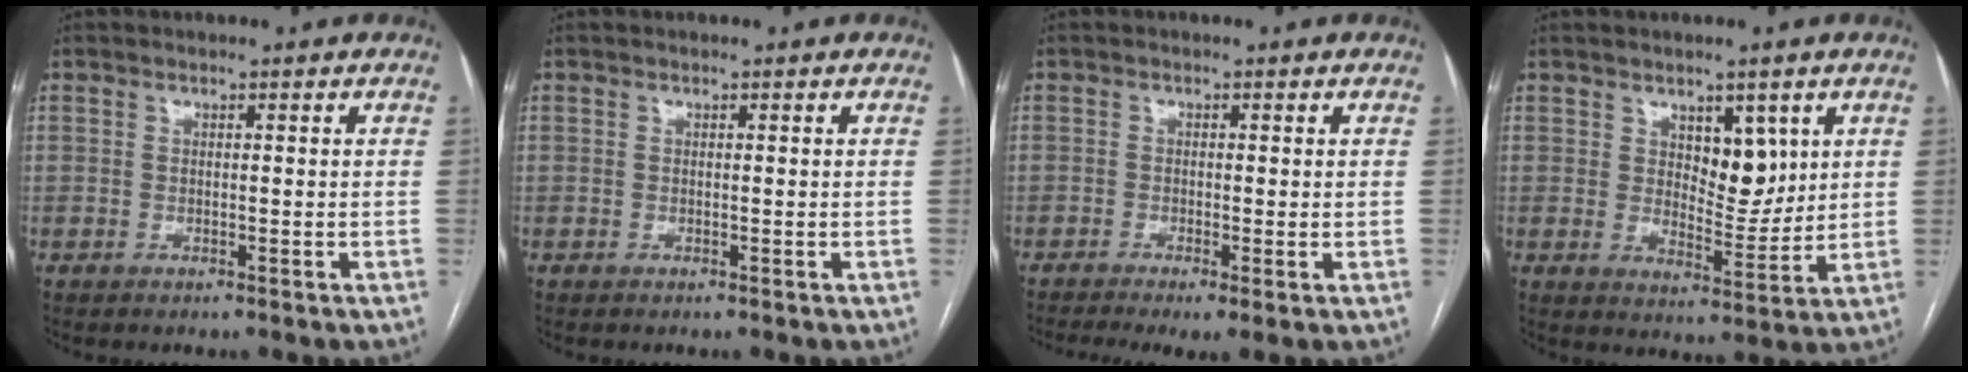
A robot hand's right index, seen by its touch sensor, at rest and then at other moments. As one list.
[{"total": 0.0}, {"total": 5.4, "force": [-3.1, 1.1, 4.2], "torque": [-0.069, -0.013, -0.055]}, {"total": 6.5, "force": [2.8, 3.3, 4.8], "torque": [-0.072, -0.003, 0.052]}]